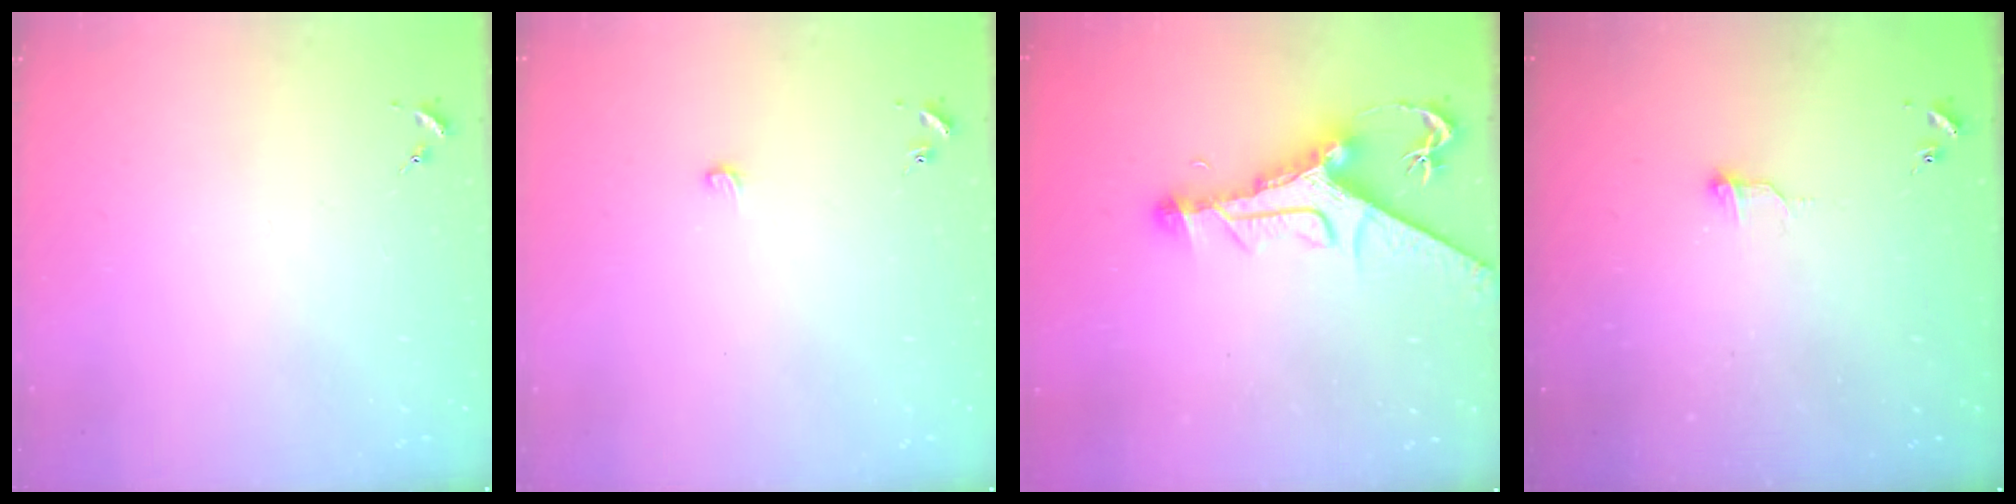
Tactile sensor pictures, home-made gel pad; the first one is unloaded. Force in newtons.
{"total": 4.0, "press": 4.0, "slide": 0.4}
{"total": 12.8, "press": 12.7, "slide": 1.7}
{"total": 6.4, "press": 6.4, "slide": 0.5}